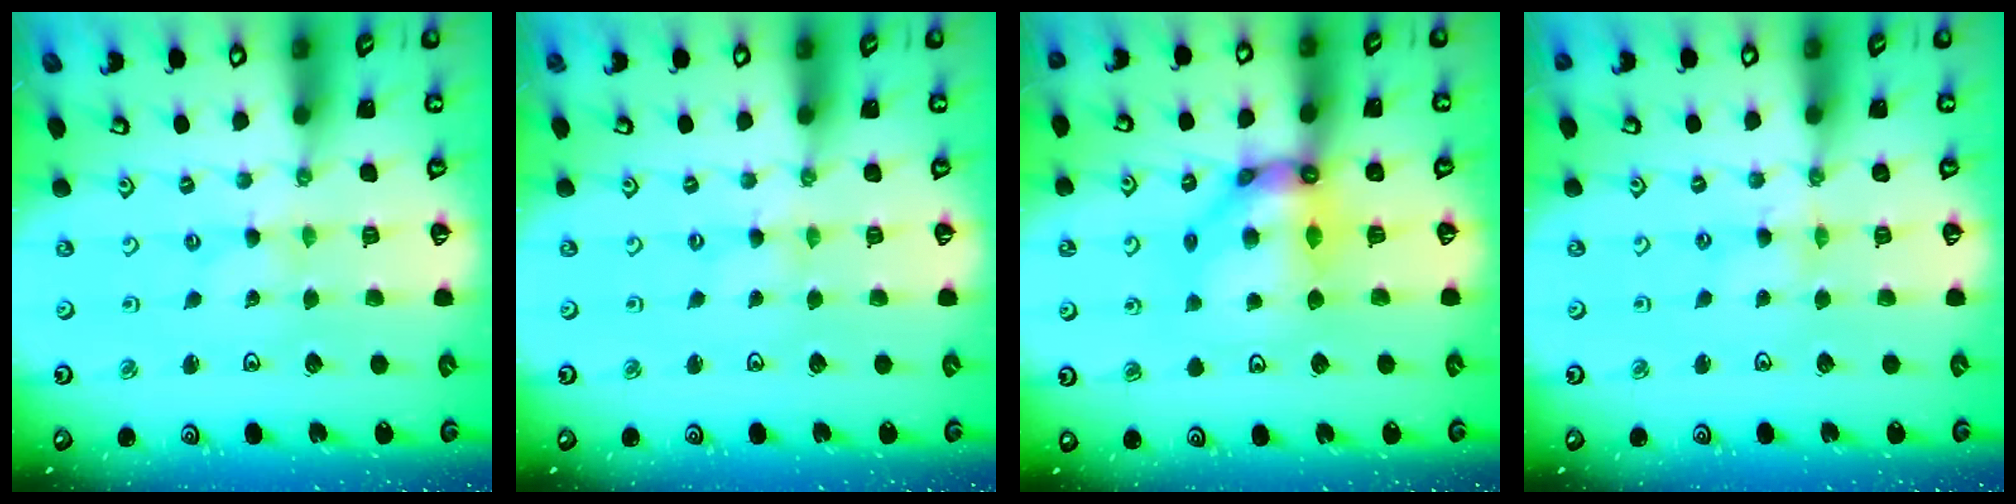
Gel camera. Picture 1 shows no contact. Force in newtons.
{"total": 0.0}
{"total": 11.8, "press": 11.7, "slide": 1.1}
{"total": 1.3, "press": 1.3, "slide": 0.2}